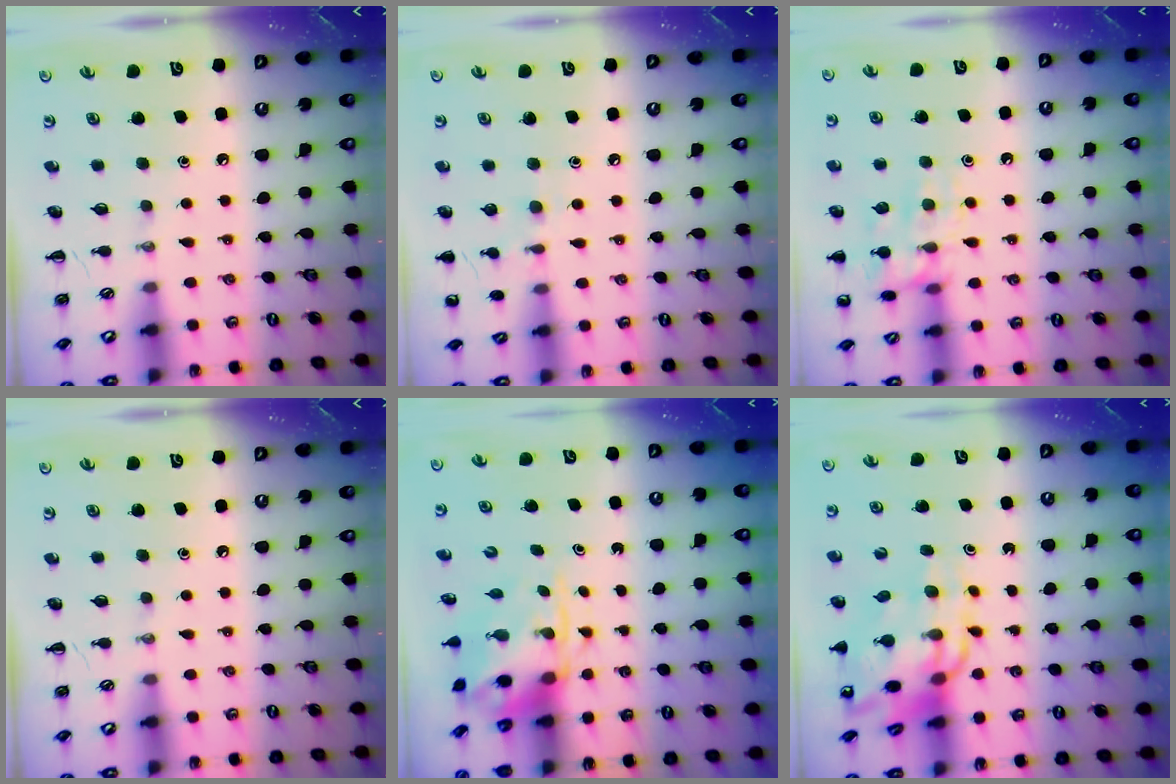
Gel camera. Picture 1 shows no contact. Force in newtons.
{"total": 6.3, "press": 6.1, "slide": 1.8}
{"total": 13.3, "press": 13.2, "slide": 0.7}
{"total": 0.0}
{"total": 4.0, "press": 3.9, "slide": 0.9}
{"total": 11.6, "press": 11.1, "slide": 3.2}